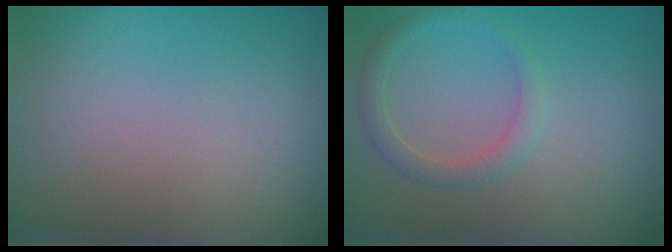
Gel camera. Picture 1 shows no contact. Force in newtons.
{"total": 1.7, "press": 1.7, "slide": 0.1}